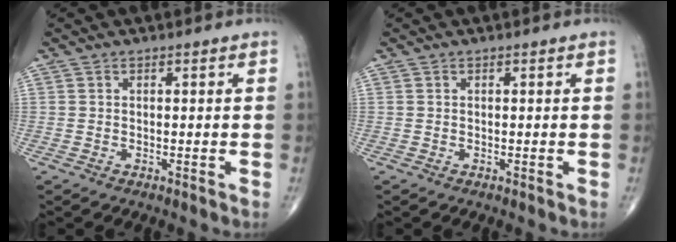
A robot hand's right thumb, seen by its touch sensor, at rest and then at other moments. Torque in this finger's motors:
{"motor_torque": [-0.01, 0.01, 0.00, 0.00, 0.00]}